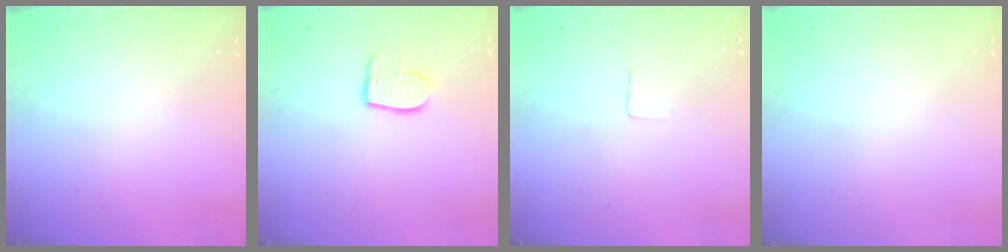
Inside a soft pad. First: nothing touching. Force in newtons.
{"total": 8.0, "press": 8.0, "slide": 0.7}
{"total": 2.3, "press": 2.3, "slide": 0.1}
{"total": 0.0}